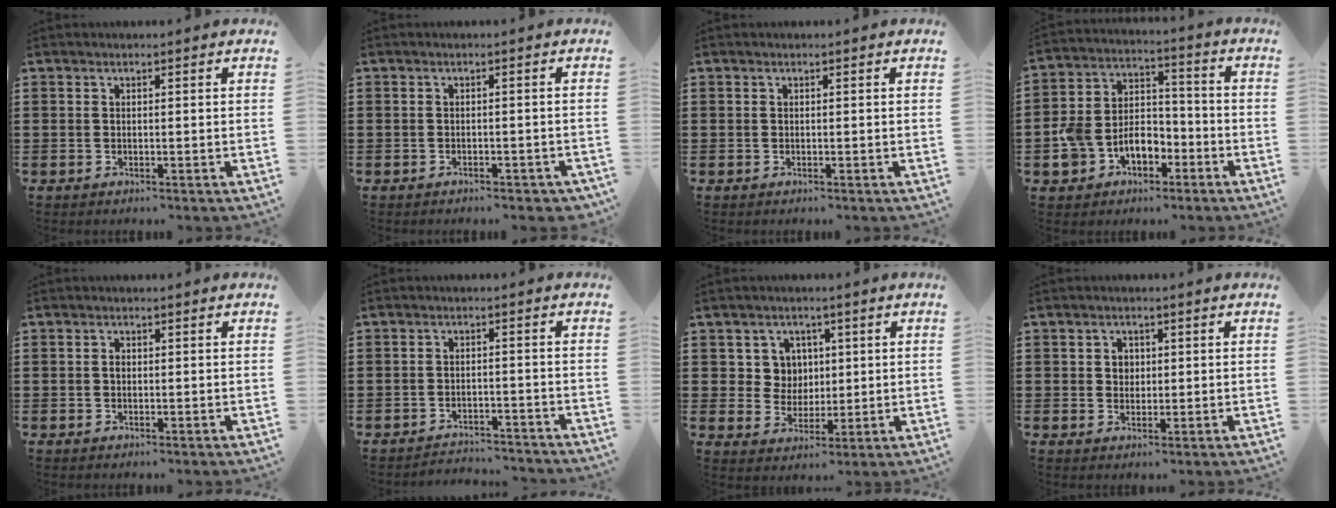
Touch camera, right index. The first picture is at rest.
{"total": 1.0, "force": [-0.9, 0.1, 0.3], "torque": [-0.011, -0.004, -0.017]}
{"total": 0.0}
{"total": 7.8, "force": [-3.3, 6.2, 3.5], "torque": [-0.078, 0.020, -0.061]}
{"total": 0.9, "force": [0.0, 0.6, 0.6], "torque": [-0.014, 0.001, 0.000]}
{"total": 2.9, "force": [-2.9, 0.1, -0.1], "torque": [-0.008, -0.002, -0.062]}
{"total": 5.3, "force": [1.6, 4.9, 1.2], "torque": [-0.048, 0.018, 0.030]}
{"total": 2.0, "force": [0.3, 1.8, 0.7], "torque": [-0.021, 0.010, 0.003]}